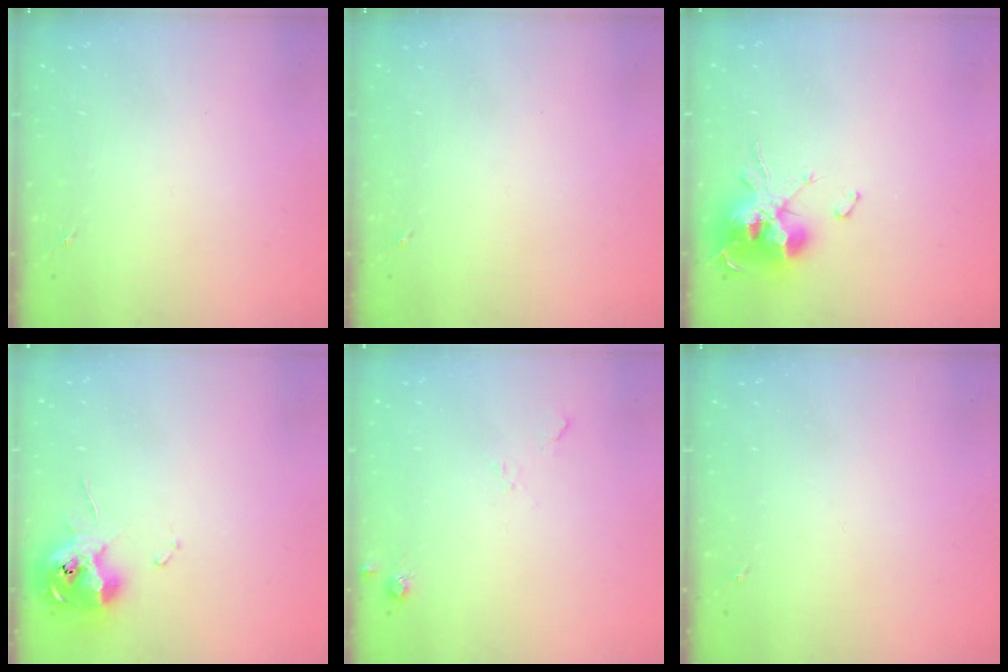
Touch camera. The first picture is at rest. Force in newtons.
{"total": 0.0}
{"total": 15.3, "press": 15.3, "slide": 0.1}
{"total": 12.1, "press": 12.0, "slide": 1.2}
{"total": 7.2, "press": 7.2, "slide": 0.6}
{"total": 0.0}